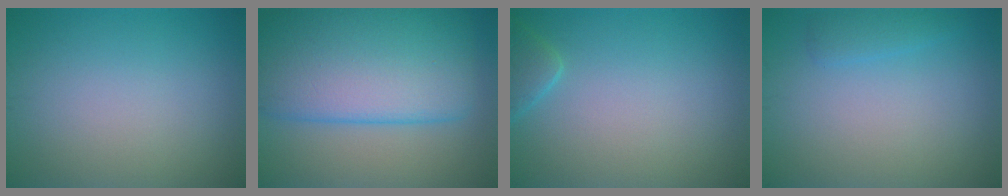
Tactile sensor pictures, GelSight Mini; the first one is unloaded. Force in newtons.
{"total": 11.9, "press": 11.9, "slide": 0.4}
{"total": 1.9, "press": 1.9, "slide": 0.2}
{"total": 1.4, "press": 1.4, "slide": 0.1}